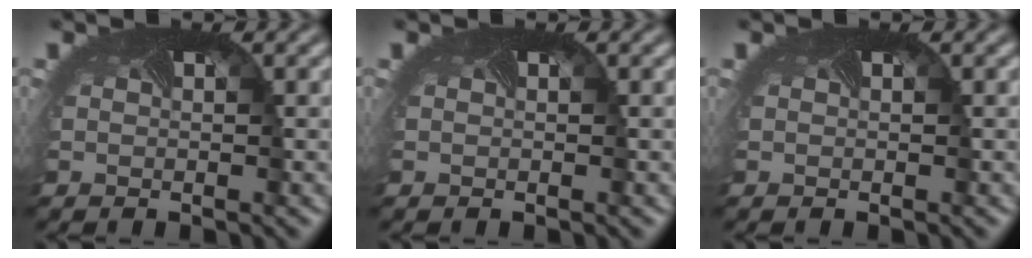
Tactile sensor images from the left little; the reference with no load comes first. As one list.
[{"total": 0.0}, {"total": 0.0}]